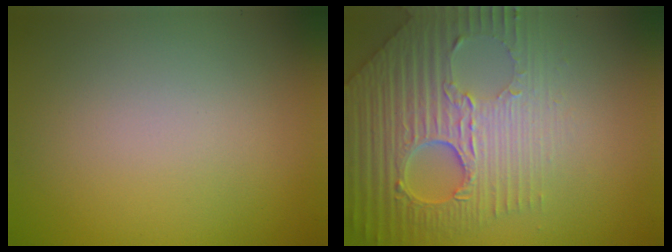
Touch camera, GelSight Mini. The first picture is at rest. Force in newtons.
{"total": 7.1, "press": 5.7, "slide": 4.2}